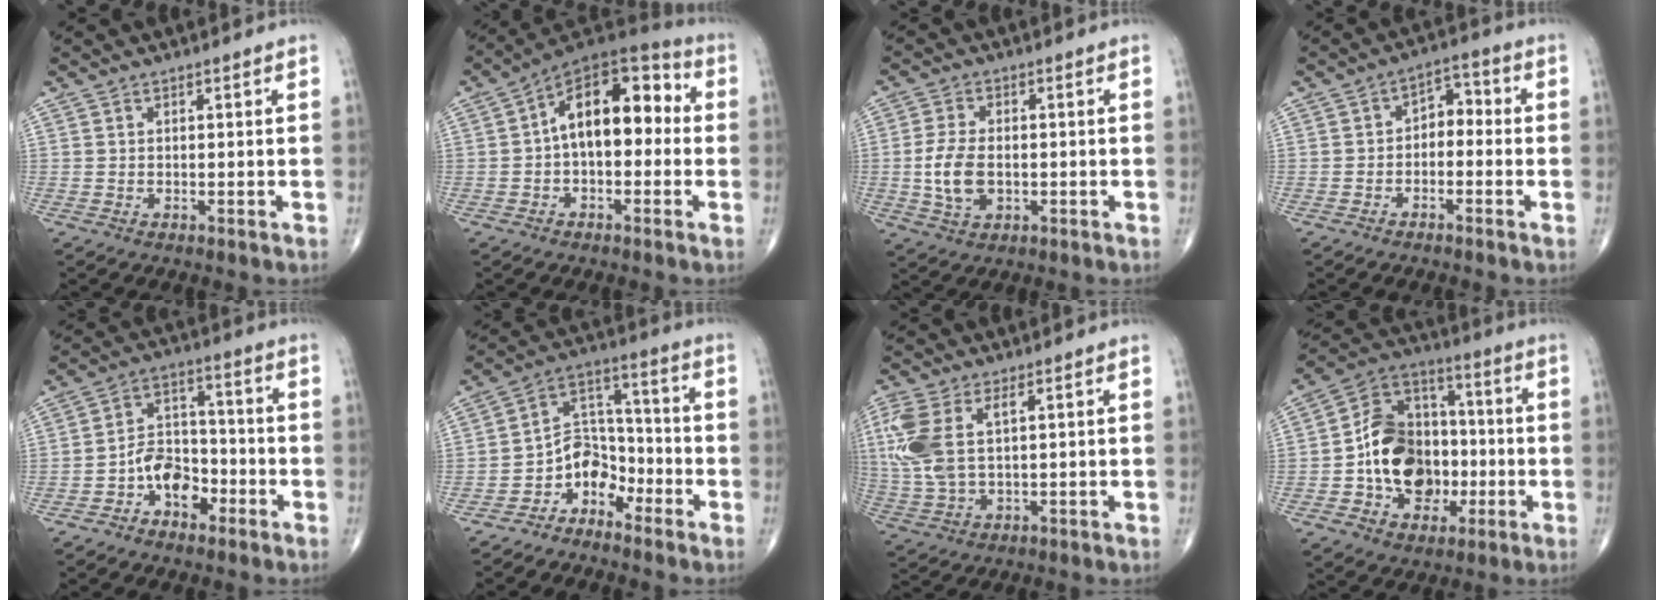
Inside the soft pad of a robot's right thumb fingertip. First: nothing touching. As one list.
[{"total": 15.0, "force": [0.6, 8.6, 12.2], "torque": [-0.146, 0.049, -0.007]}, {"total": 7.1, "force": [-0.9, 4.4, 5.5], "torque": [-0.110, 0.004, -0.014]}, {"total": 4.9, "force": [-1.4, 3.3, 3.3], "torque": [-0.026, 0.038, -0.037]}, {"total": 8.5, "force": [-3.9, 5.8, 4.9], "torque": [-0.051, 0.046, -0.073]}, {"total": 7.7, "force": [-5.0, 5.3, 2.4], "torque": [-0.005, 0.081, -0.104]}, {"total": 10.6, "force": [2.8, 5.3, 8.7], "torque": [-0.226, 0.007, 0.061]}, {"total": 17.7, "force": [-2.9, 13.5, 11.2], "torque": [-0.140, 0.043, -0.050]}]